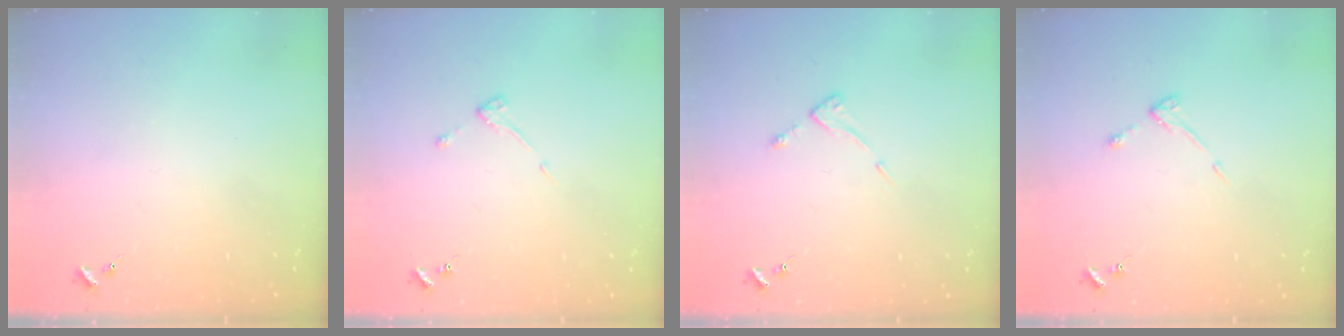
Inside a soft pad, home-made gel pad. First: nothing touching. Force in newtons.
{"total": 2.9, "press": 2.9, "slide": 0.5}
{"total": 3.9, "press": 3.9, "slide": 0.5}
{"total": 3.2, "press": 3.1, "slide": 0.5}